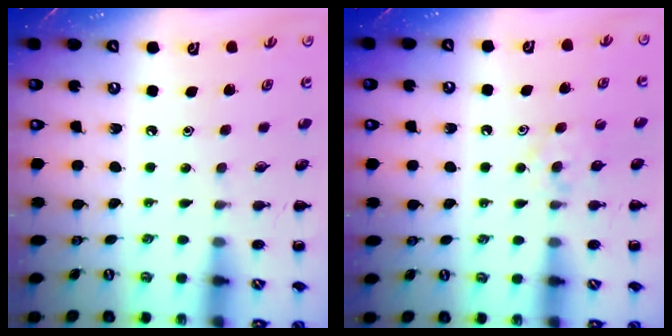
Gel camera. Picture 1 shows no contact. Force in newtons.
{"total": 4.5, "press": 4.2, "slide": 1.5}